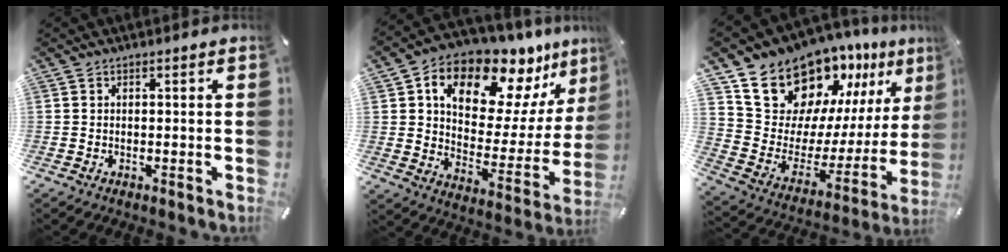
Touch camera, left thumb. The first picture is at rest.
{"total": 15.0, "force": [11.4, 7.6, 6.1], "torque": [-0.109, -0.098, 0.193]}
{"total": 18.4, "force": [15.5, 8.9, 4.3], "torque": [-0.078, -0.137, 0.280]}